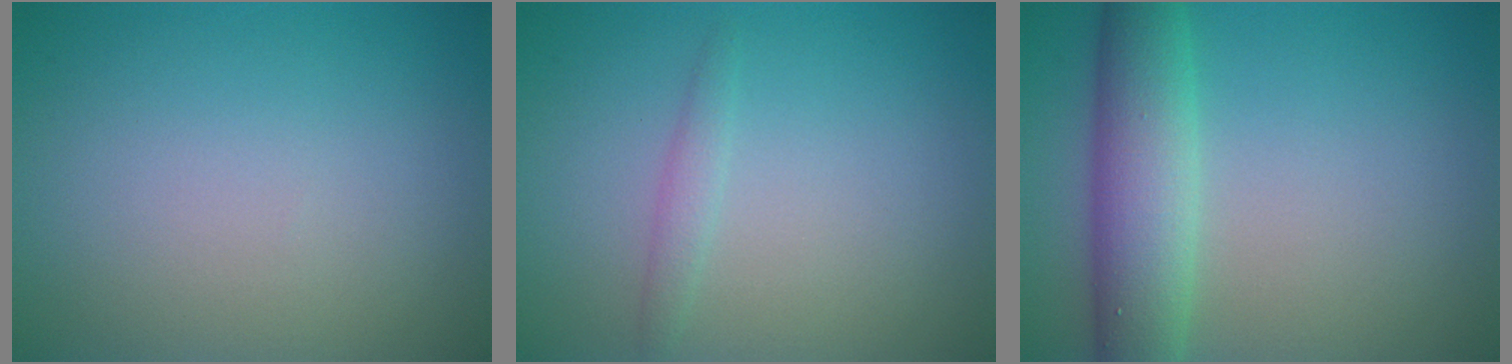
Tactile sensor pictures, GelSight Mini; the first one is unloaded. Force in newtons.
{"total": 1.2, "press": 1.2, "slide": 0.1}
{"total": 5.9, "press": 5.8, "slide": 0.3}